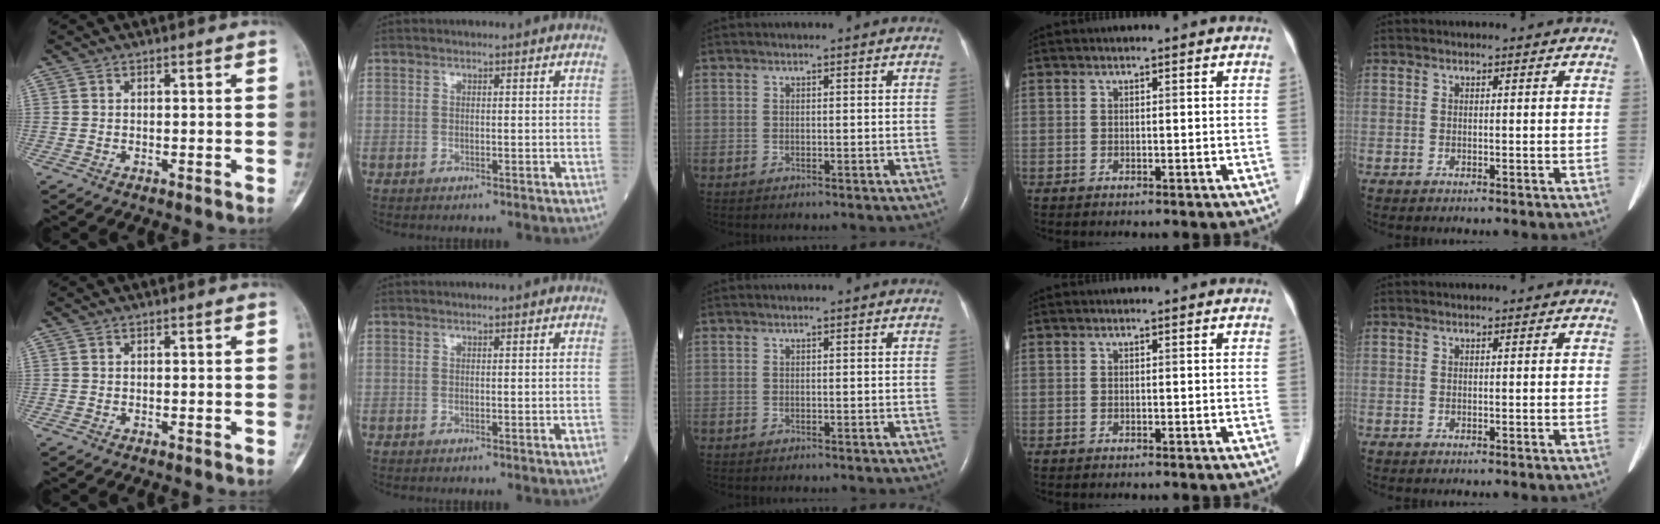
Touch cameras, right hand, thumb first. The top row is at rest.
{}